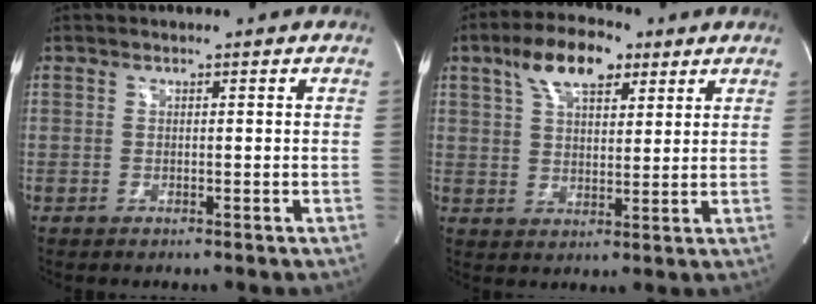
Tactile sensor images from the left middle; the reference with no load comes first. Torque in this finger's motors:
{"motor_torque": [1.13, -0.16, 0.11, 0.04]}